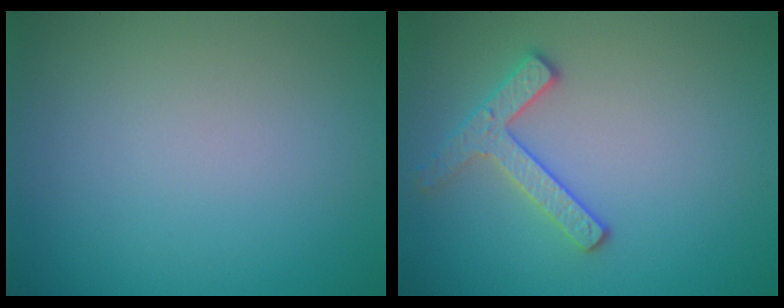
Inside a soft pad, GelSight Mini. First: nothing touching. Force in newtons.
{"total": 2.5, "press": 2.4, "slide": 0.5}